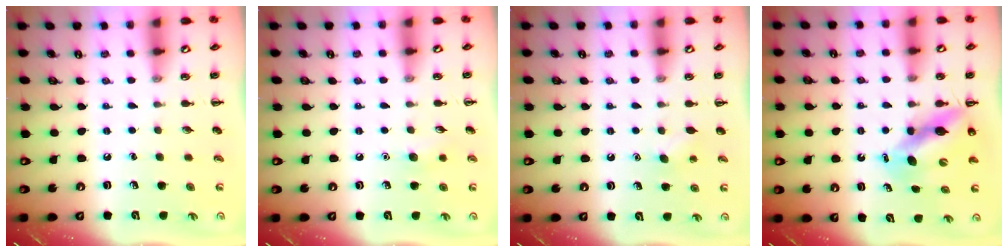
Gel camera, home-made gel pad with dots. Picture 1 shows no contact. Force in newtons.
{"total": 5.0, "press": 4.9, "slide": 1.3}
{"total": 3.9, "press": 3.7, "slide": 1.1}
{"total": 10.4, "press": 10.0, "slide": 2.7}